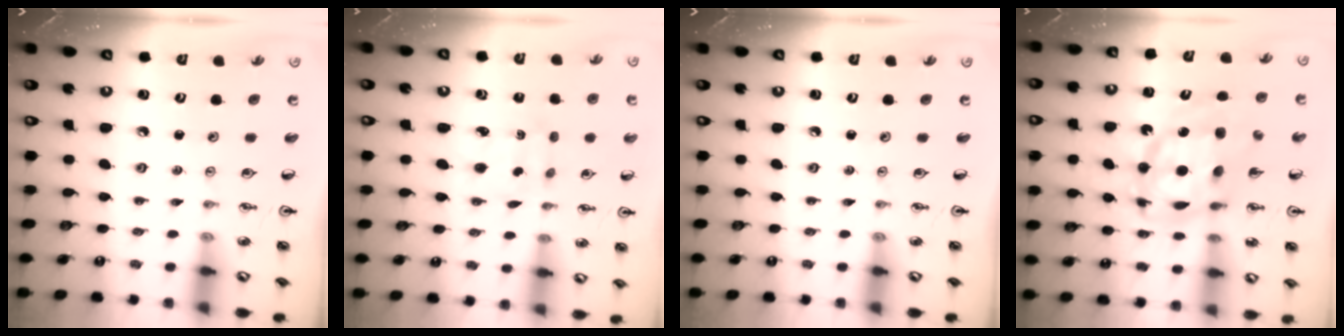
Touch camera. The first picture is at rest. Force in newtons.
{"total": 2.7, "press": 2.7, "slide": 0.5}
{"total": 0.0}
{"total": 13.5, "press": 13.4, "slide": 1.1}